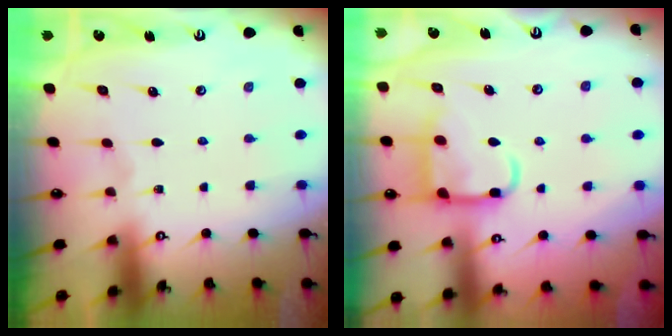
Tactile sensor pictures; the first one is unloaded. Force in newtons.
{"total": 11.7, "press": 11.6, "slide": 1.5}